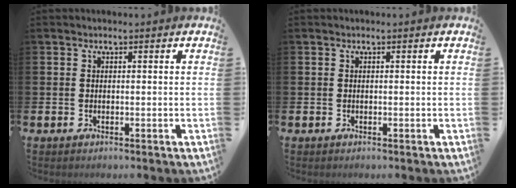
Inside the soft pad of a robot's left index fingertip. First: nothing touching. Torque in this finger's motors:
{"motor_torque": [0.00, 0.00, 0.00, 0.00]}